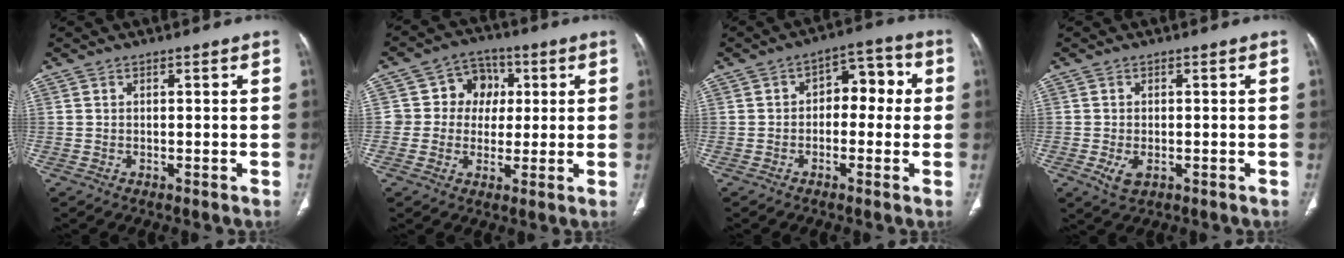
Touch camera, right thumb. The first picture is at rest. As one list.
[{"total": 8.6, "force": [1.2, 8.0, 3.1], "torque": [0.008, 0.011, 0.013]}, {"total": 7.7, "force": [0.2, 4.9, 5.9], "torque": [-0.038, 0.032, -0.010]}, {"total": 3.3, "force": [-1.1, 1.8, 2.5], "torque": [-0.051, -0.003, -0.014]}]